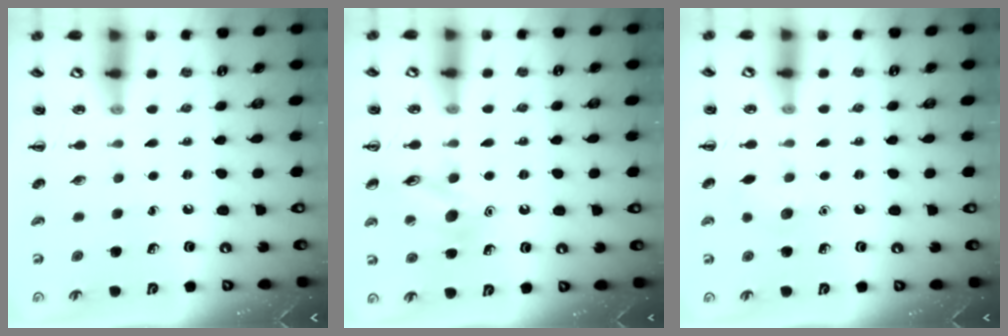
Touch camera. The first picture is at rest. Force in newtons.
{"total": 11.8, "press": 11.8, "slide": 1.1}
{"total": 6.0, "press": 5.8, "slide": 1.7}